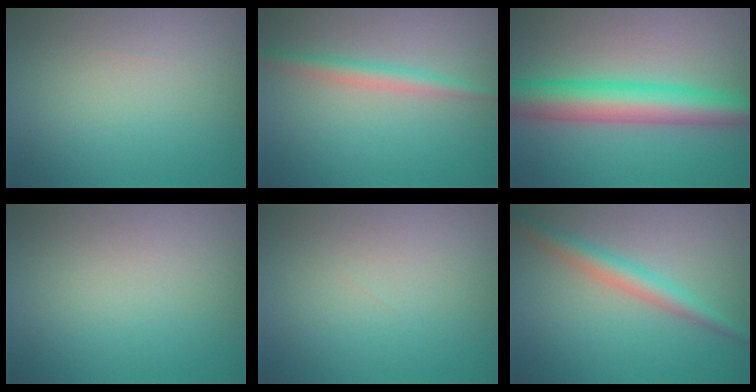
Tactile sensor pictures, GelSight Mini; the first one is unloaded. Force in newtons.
{"total": 2.1, "press": 2.1, "slide": 0.0}
{"total": 6.9, "press": 6.9, "slide": 0.1}
{"total": 0.0}
{"total": 0.0}
{"total": 3.0, "press": 3.0, "slide": 0.0}